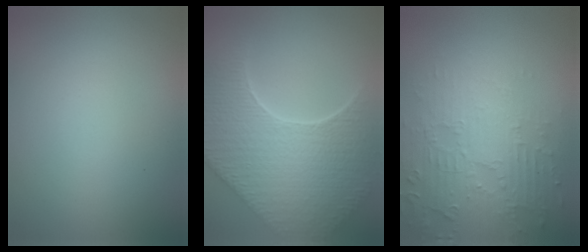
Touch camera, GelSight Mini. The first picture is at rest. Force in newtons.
{"total": 9.5, "press": 6.8, "slide": 6.7}
{"total": 4.1, "press": 3.9, "slide": 1.2}